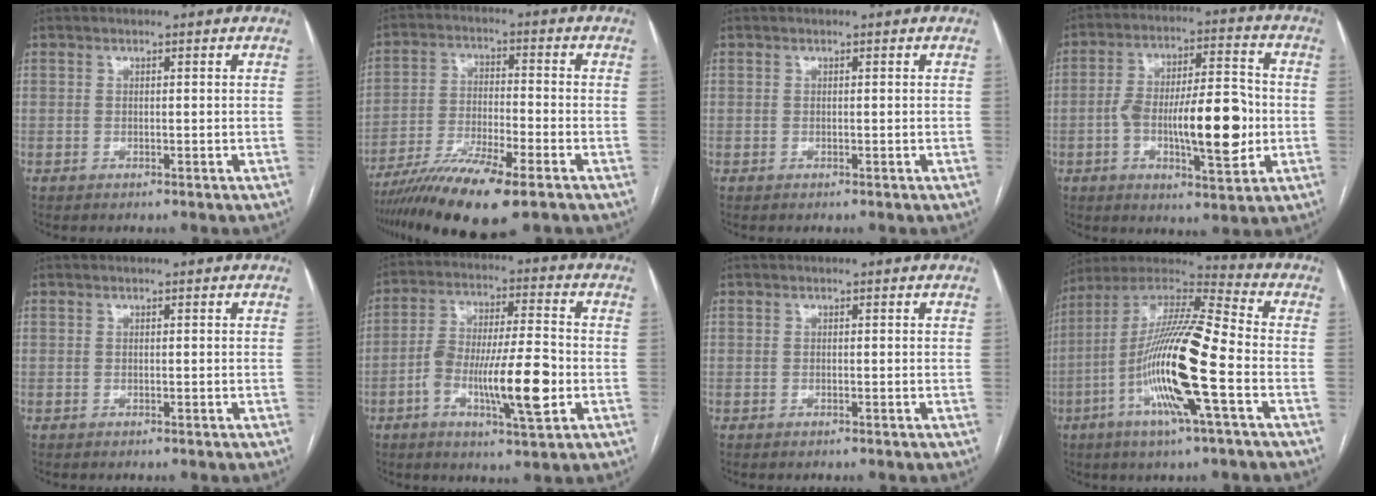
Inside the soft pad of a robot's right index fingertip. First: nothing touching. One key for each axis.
{"total": 13.0, "fx": -8.9, "fy": 1.6, "fz": 9.4, "tx": -0.172, "ty": -0.029, "tz": -0.156}
{"total": 0.0}
{"total": 15.1, "fx": -2.5, "fy": 4.2, "fz": 14.3, "tx": -0.237, "ty": 0.019, "tz": -0.034}
{"total": 0.0}
{"total": 13.1, "fx": -3.8, "fy": 2.3, "fz": 12.3, "tx": -0.224, "ty": 0.006, "tz": -0.061}
{"total": 0.0}
{"total": 18.9, "fx": -5.2, "fy": 1.0, "fz": 18.2, "tx": -0.361, "ty": -0.008, "tz": -0.102}